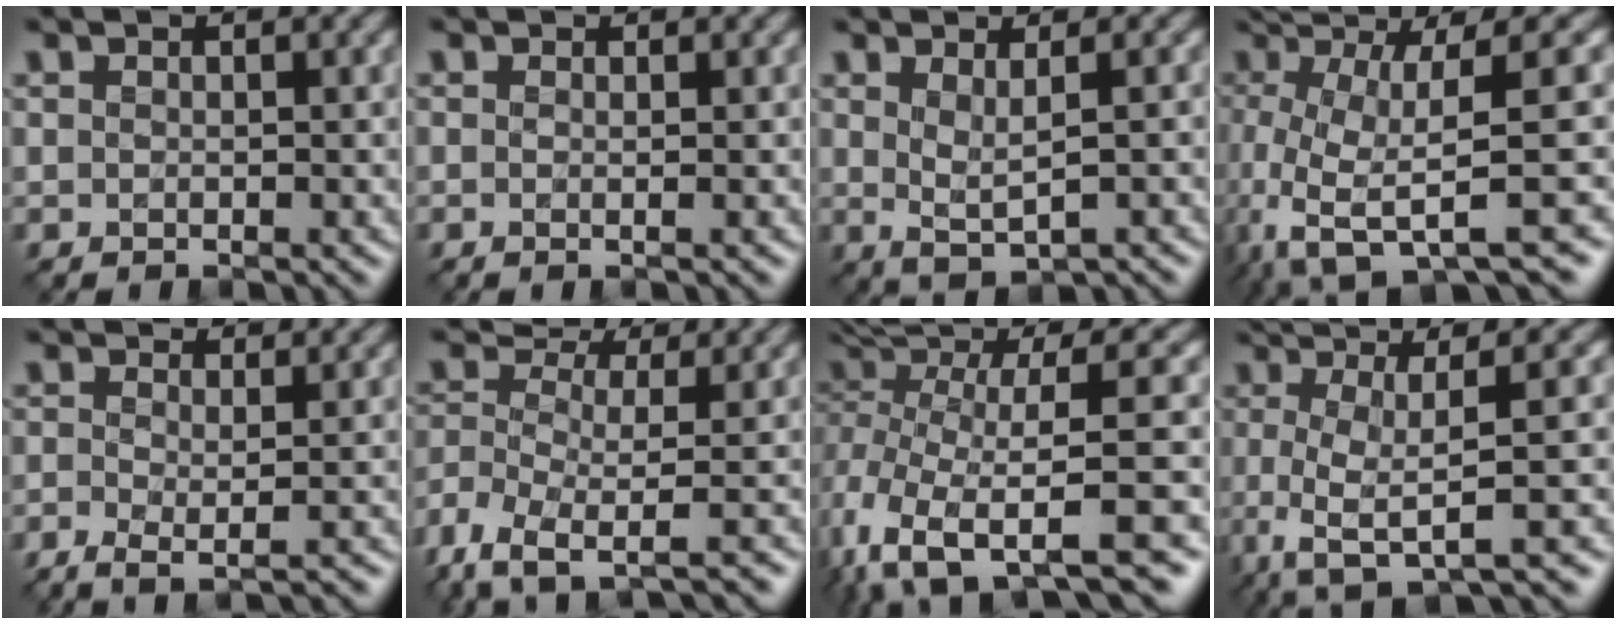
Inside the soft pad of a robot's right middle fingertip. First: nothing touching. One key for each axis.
{"total": 0.9, "fx": 0.0, "fy": 0.3, "fz": 0.8, "tx": -0.014, "ty": -0.007, "tz": -0.010}
{"total": 2.3, "fx": 0.5, "fy": 0.7, "fz": 2.1, "tx": -0.036, "ty": -0.008, "tz": 0.012}
{"total": 11.3, "fx": -0.8, "fy": 2.3, "fz": 11.1, "tx": -0.186, "ty": 0.017, "tz": -0.001}
{"total": 3.2, "fx": -0.8, "fy": 1.5, "fz": 2.8, "tx": -0.038, "ty": -0.003, "tz": -0.012}
{"total": 7.1, "fx": -3.4, "fy": 3.6, "fz": 5.0, "tx": -0.102, "ty": 0.013, "tz": -0.043}
{"total": 11.3, "fx": -2.0, "fy": 4.3, "fz": 10.3, "tx": -0.210, "ty": 0.000, "tz": -0.013}
{"total": 7.1, "fx": -0.9, "fy": 1.5, "fz": 6.9, "tx": -0.089, "ty": 0.004, "tz": -0.020}